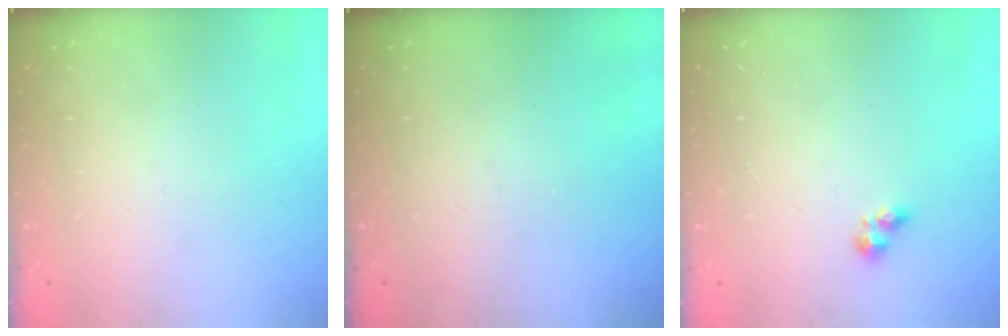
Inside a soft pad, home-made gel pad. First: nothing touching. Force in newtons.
{"total": 0.0}
{"total": 3.0, "press": 2.9, "slide": 0.5}